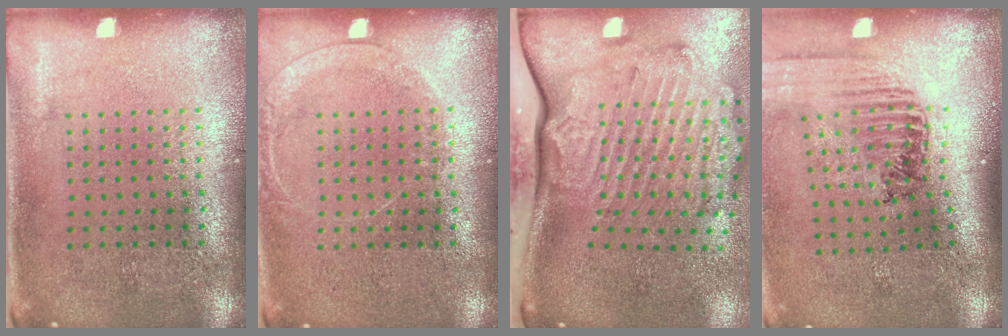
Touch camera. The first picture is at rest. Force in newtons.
{"total": 1.3, "press": 1.3, "slide": 0.2}
{"total": 3.6, "press": 2.5, "slide": 2.7}
{"total": 1.5, "press": 1.5, "slide": 0.2}